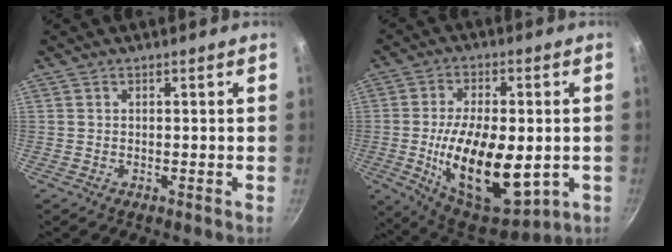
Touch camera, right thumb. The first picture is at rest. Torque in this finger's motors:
{"motor_torque": [2.05, 2.58, 1.98, -0.80, 0.54]}